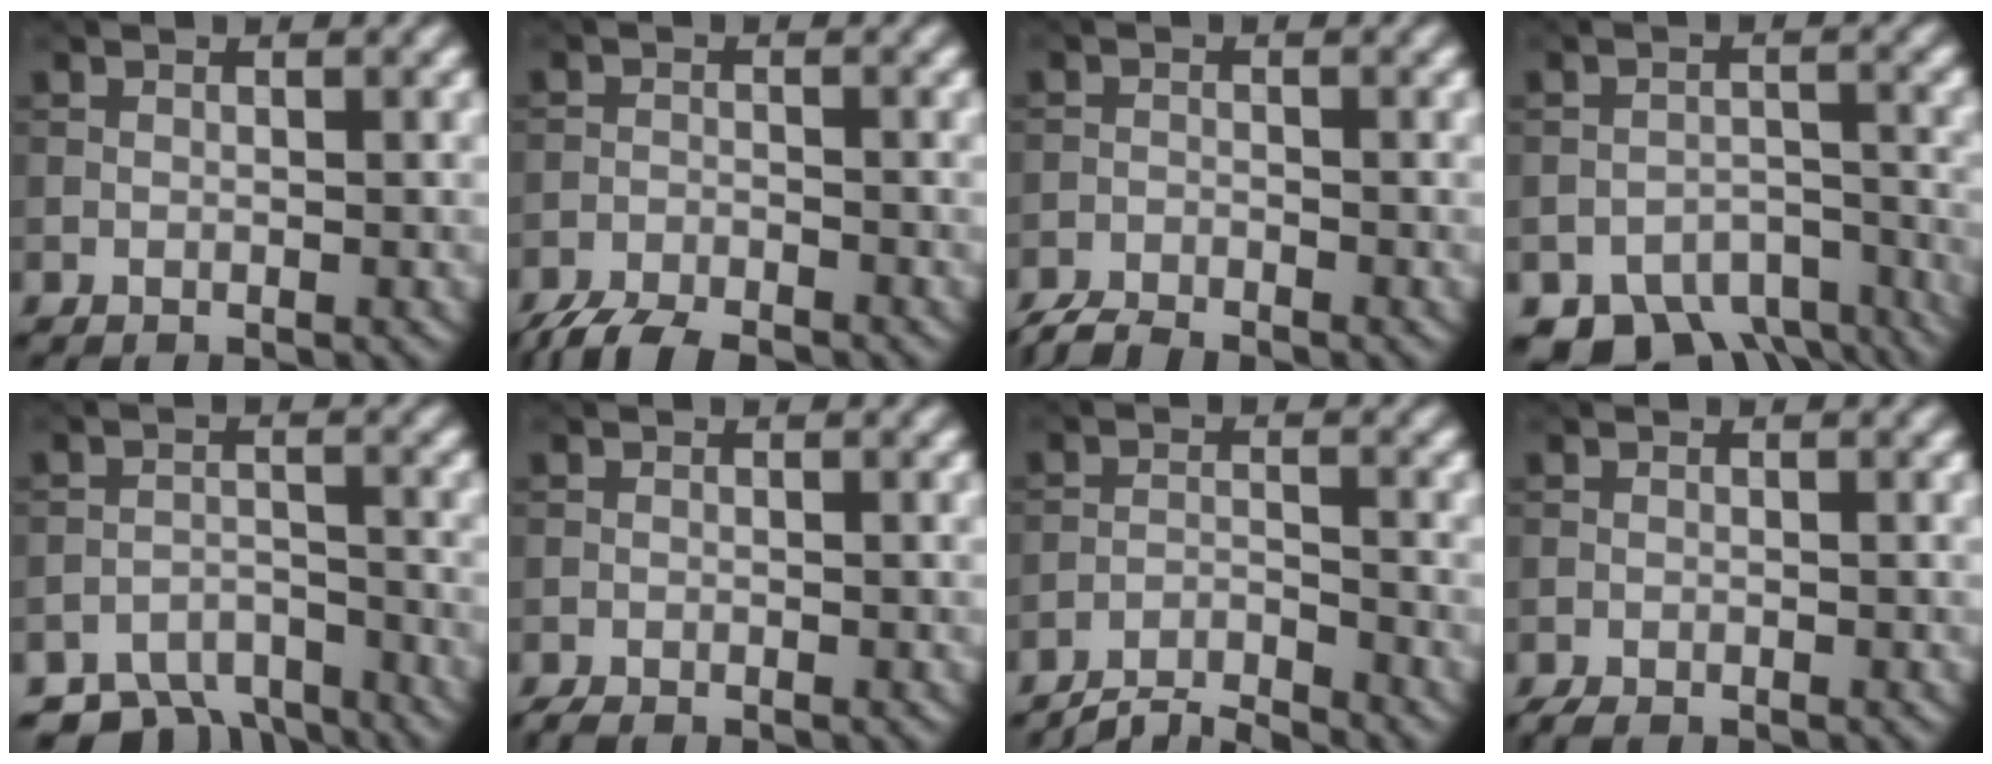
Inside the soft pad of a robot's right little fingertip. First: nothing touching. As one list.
[{"total": 5.1, "force": [-4.6, 1.0, 2.1], "torque": [-0.038, -0.017, -0.090]}, {"total": 2.9, "force": [-2.8, 0.3, 0.7], "torque": [-0.019, -0.007, -0.062]}, {"total": 9.1, "force": [-7.6, 4.0, 3.0], "torque": [-0.031, -0.019, -0.104]}, {"total": 6.1, "force": [-5.4, 2.3, 1.6], "torque": [-0.020, -0.012, -0.091]}, {"total": 1.0, "force": [-0.9, 0.1, 0.3], "torque": [-0.004, -0.003, -0.019]}, {"total": 5.0, "force": [-4.8, 0.6, 1.4], "torque": [-0.022, -0.005, -0.093]}, {"total": 1.3, "force": [-1.2, 0.3, 0.5], "torque": [-0.009, -0.003, -0.022]}]